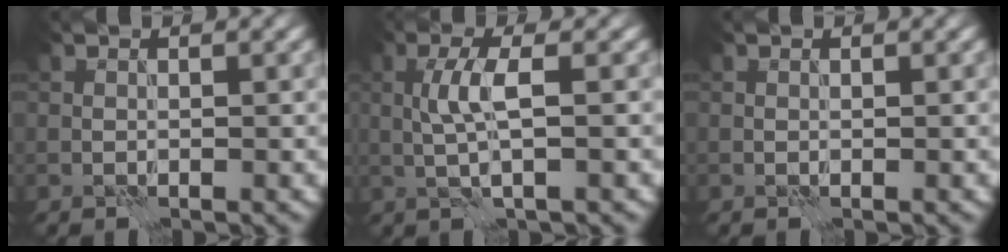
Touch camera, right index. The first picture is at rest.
{"total": 2.9, "force": [0.1, 0.3, 2.9], "torque": [-0.060, 0.007, 0.000]}
{"total": 0.0}